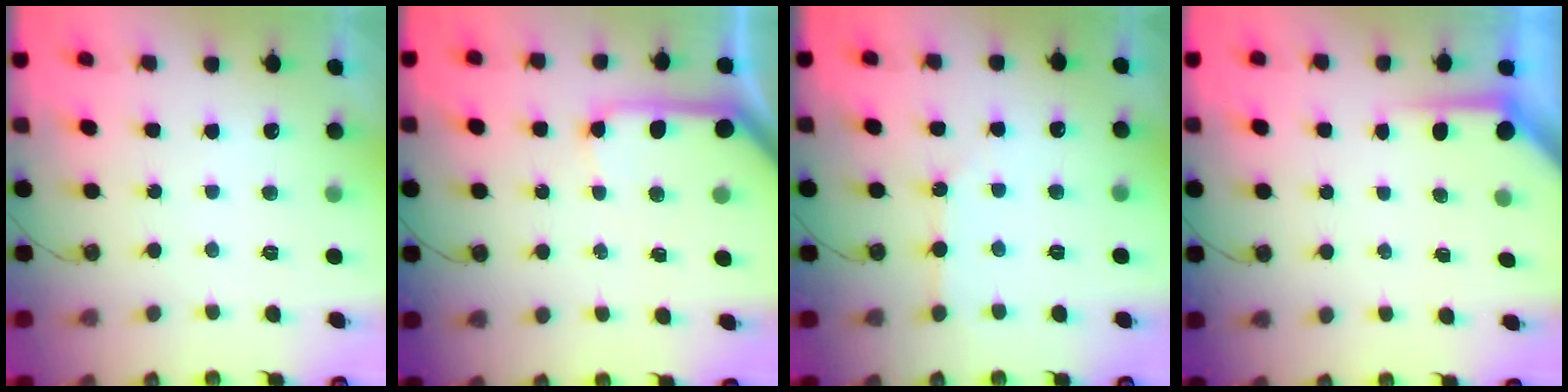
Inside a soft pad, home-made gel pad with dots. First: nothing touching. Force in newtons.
{"total": 9.6, "press": 9.5, "slide": 1.2}
{"total": 2.4, "press": 2.4, "slide": 0.4}
{"total": 3.7, "press": 3.7, "slide": 0.4}